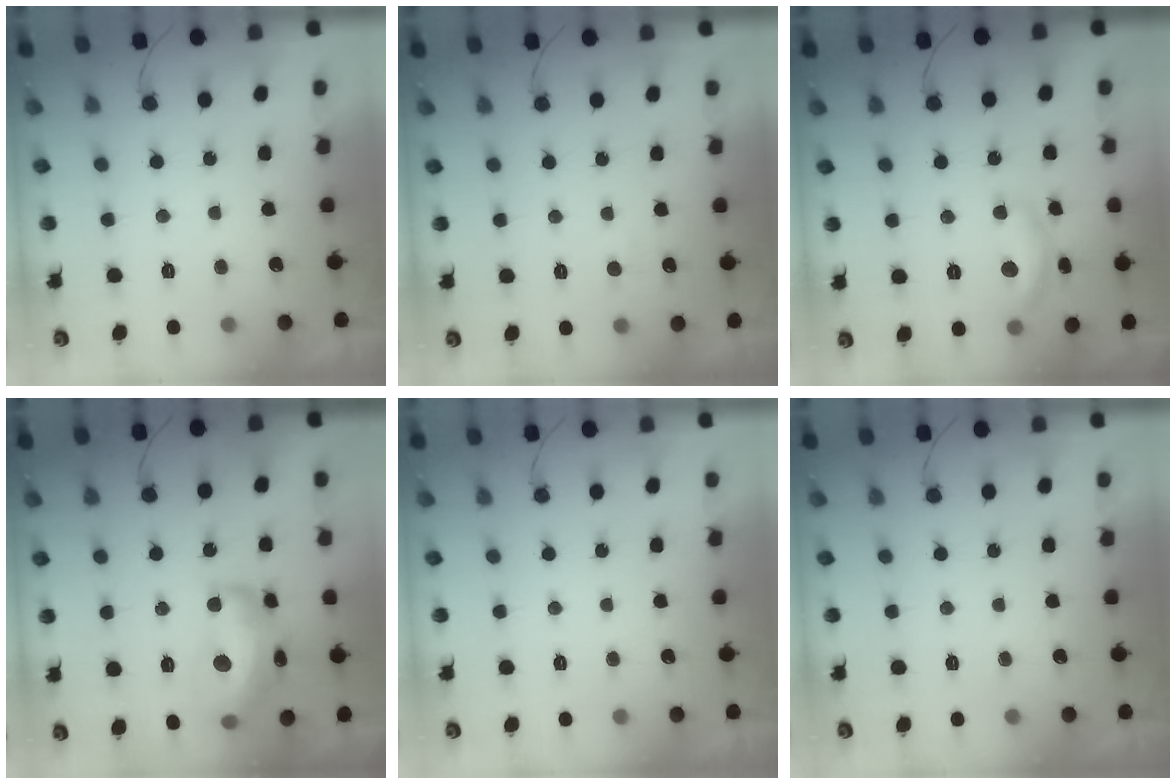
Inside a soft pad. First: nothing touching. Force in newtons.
{"total": 3.1, "press": 3.1, "slide": 0.3}
{"total": 12.0, "press": 12.0, "slide": 0.6}
{"total": 17.6, "press": 17.6, "slide": 0.9}
{"total": 0.0}
{"total": 0.0}